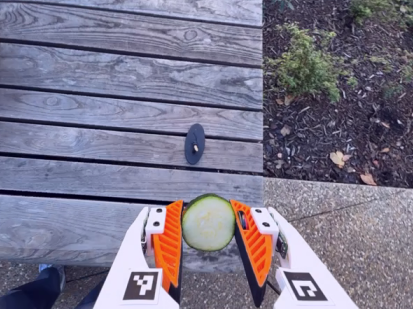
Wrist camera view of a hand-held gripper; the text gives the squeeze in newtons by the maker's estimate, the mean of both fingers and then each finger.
{"total": 14.0, "left": 14.4, "right": 13.5}